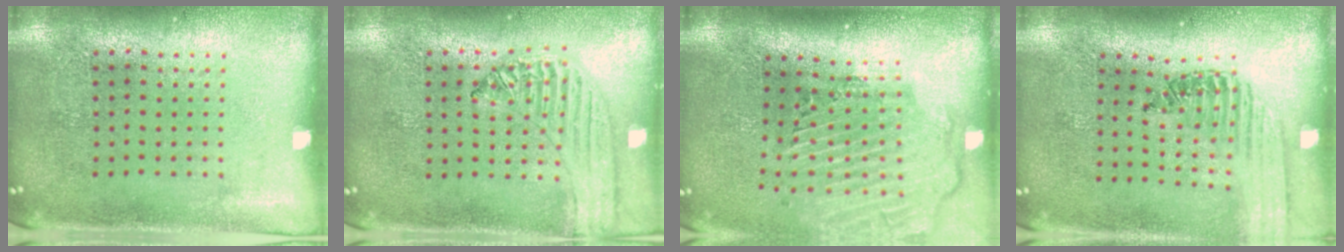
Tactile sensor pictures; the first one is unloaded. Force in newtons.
{"total": 1.3, "press": 1.3, "slide": 0.2}
{"total": 2.9, "press": 2.4, "slide": 1.7}
{"total": 1.4, "press": 1.4, "slide": 0.2}